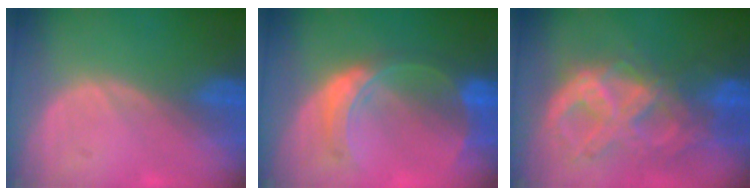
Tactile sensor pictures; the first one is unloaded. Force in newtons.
{"total": 7.6, "press": 6.6, "slide": 3.7}
{"total": 10.8, "press": 9.1, "slide": 5.7}